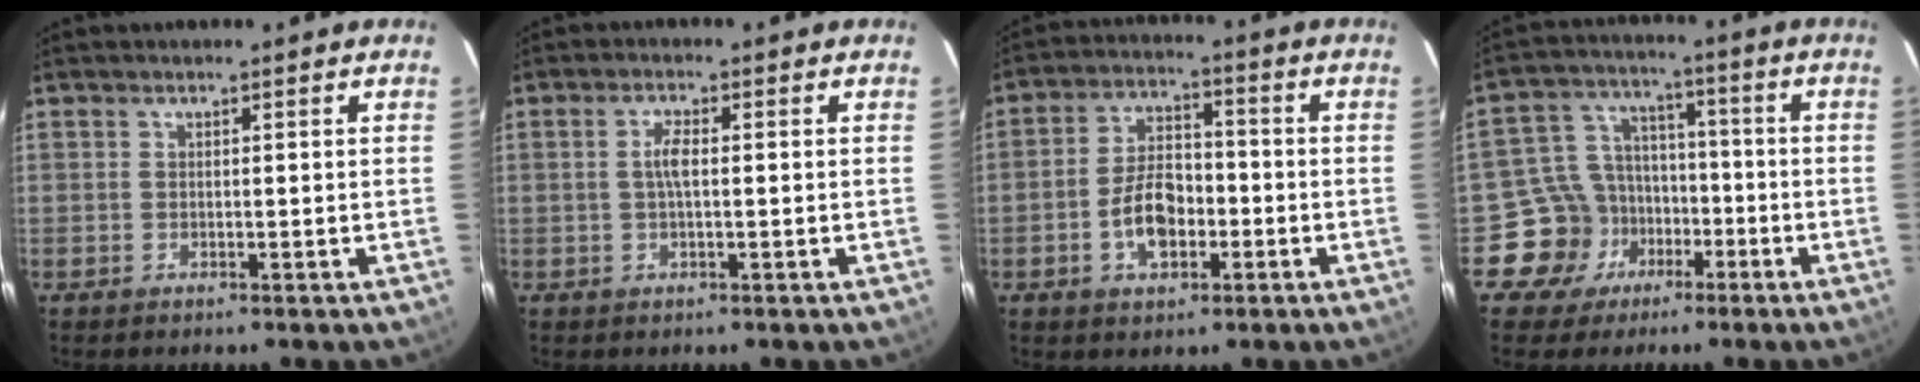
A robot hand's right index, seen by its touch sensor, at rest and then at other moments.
{"total": 2.6, "force": [0.0, 0.7, 2.5], "torque": [-0.051, 0.004, 0.001]}
{"total": 8.8, "force": [-2.9, 5.1, 6.6], "torque": [-0.129, 0.018, -0.044]}
{"total": 10.3, "force": [-5.0, 8.9, 1.3], "torque": [-0.048, 0.039, -0.072]}